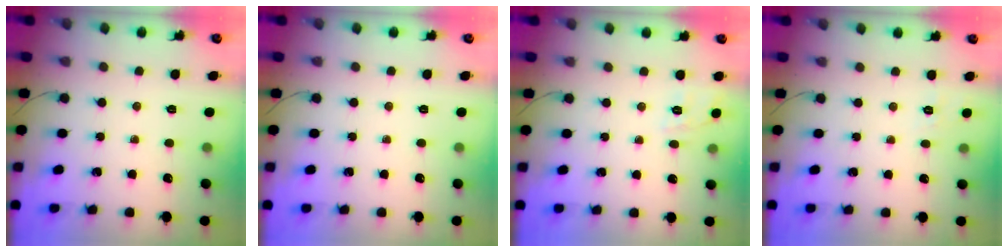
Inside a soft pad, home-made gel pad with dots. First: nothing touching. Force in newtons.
{"total": 0.0}
{"total": 7.6, "press": 7.3, "slide": 1.8}
{"total": 7.3, "press": 7.0, "slide": 2.0}